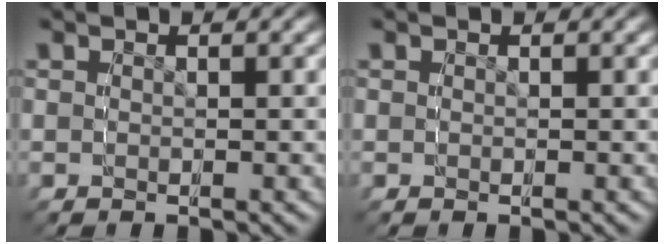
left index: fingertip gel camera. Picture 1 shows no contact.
{"total": 0.0}